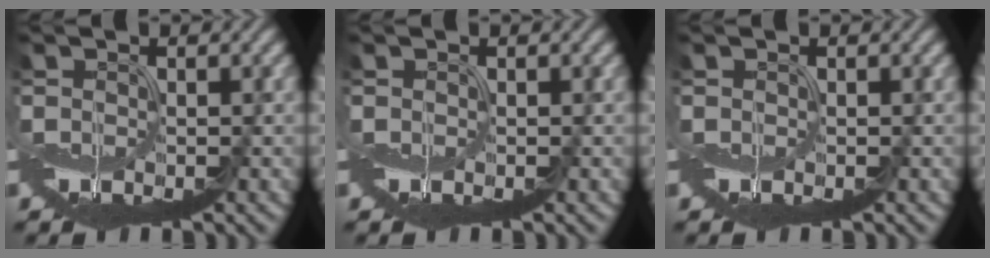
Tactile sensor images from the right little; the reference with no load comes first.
{"total": 0.0}
{"total": 0.0}